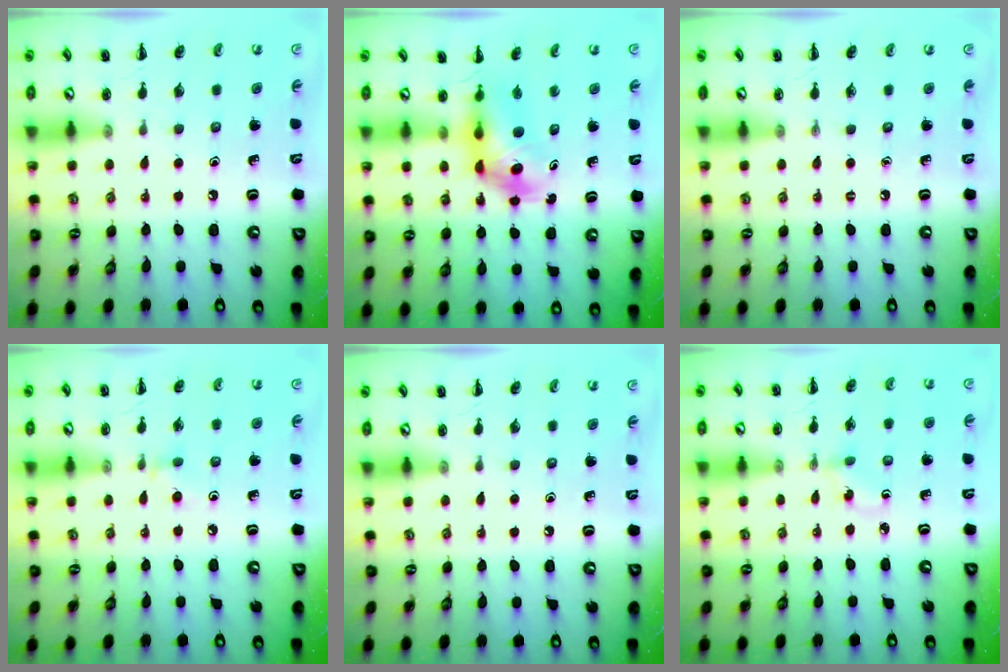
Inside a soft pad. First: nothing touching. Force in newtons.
{"total": 4.8, "press": 4.7, "slide": 0.7}
{"total": 0.0}
{"total": 2.9, "press": 2.7, "slide": 1.2}
{"total": 0.0}
{"total": 1.4, "press": 1.2, "slide": 0.7}